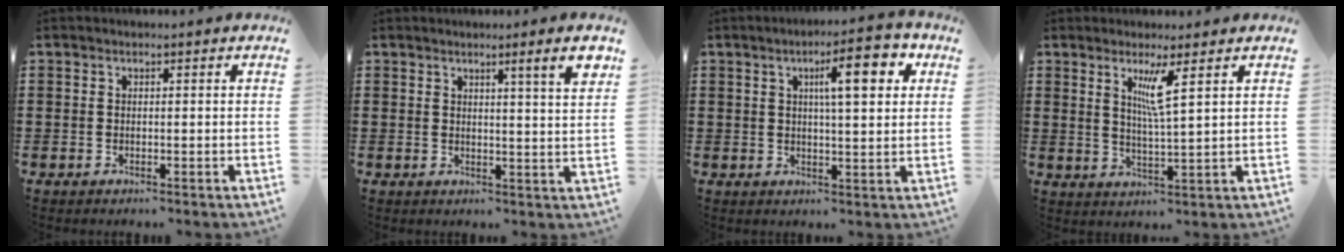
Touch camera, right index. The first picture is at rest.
{"total": 3.8, "force": [2.2, -0.7, 3.0], "torque": [-0.048, -0.011, 0.032]}
{"total": 8.5, "force": [3.0, 2.1, 7.6], "torque": [-0.122, -0.003, 0.042]}
{"total": 4.6, "force": [2.4, -0.1, 3.9], "torque": [-0.076, -0.006, 0.036]}